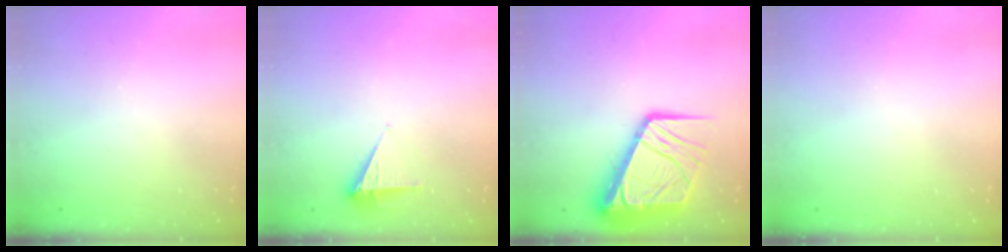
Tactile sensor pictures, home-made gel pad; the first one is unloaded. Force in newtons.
{"total": 4.9, "press": 4.9, "slide": 0.7}
{"total": 15.8, "press": 15.7, "slide": 1.8}
{"total": 0.0}